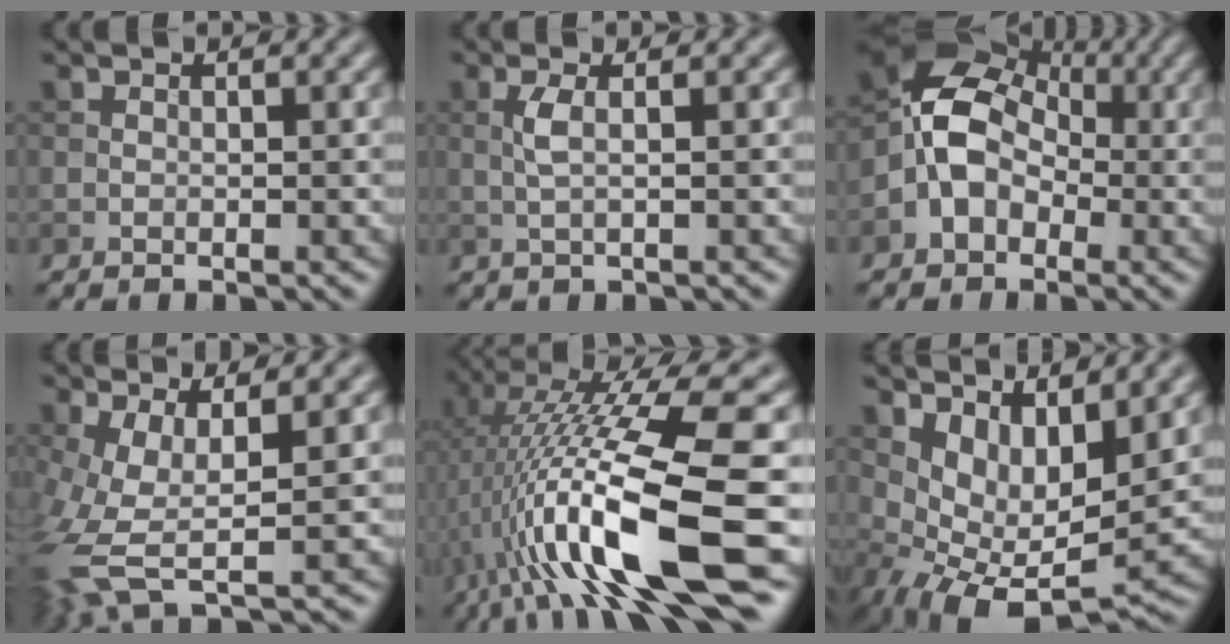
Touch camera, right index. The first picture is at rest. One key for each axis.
{"total": 1.7, "fx": 0.2, "fy": 0.3, "fz": 1.6, "tx": -0.038, "ty": 0.005, "tz": 0.005}
{"total": 6.5, "fx": -1.2, "fy": 5.1, "fz": 3.9, "tx": -0.061, "ty": 0.014, "tz": -0.041}
{"total": 7.6, "fx": -1.7, "fy": 2.8, "fz": 6.8, "tx": -0.165, "ty": -0.012, "tz": -0.031}
{"total": 15.1, "fx": -2.1, "fy": 3.2, "fz": 14.6, "tx": -0.242, "ty": 0.013, "tz": -0.025}
{"total": 7.8, "fx": 2.0, "fy": 4.3, "fz": 6.2, "tx": -0.106, "ty": -0.018, "tz": 0.045}